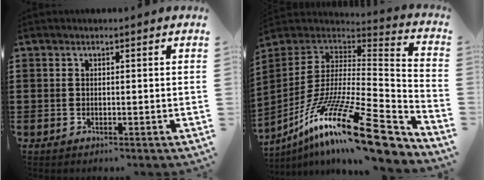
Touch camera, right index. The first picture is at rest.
{"total": 23.1, "force": [-14.4, 4.7, 17.5], "torque": [-0.291, 0.028, -0.244]}